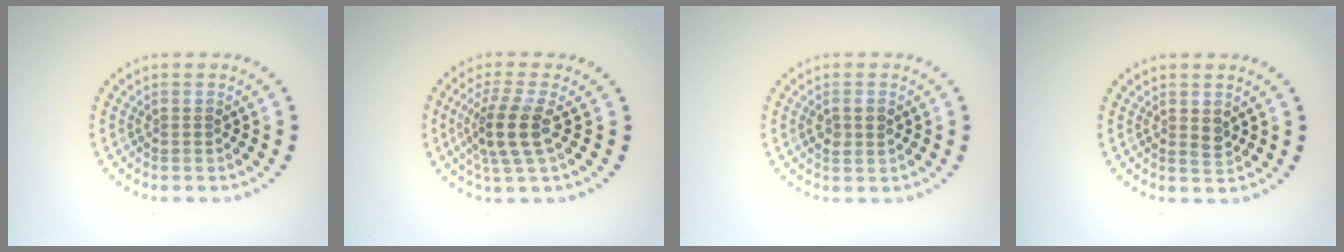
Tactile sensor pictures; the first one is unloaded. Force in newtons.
{"total": 3.9, "press": 3.0, "slide": 2.4}
{"total": 1.5, "press": 1.5, "slide": 0.2}
{"total": 1.0, "press": 1.0, "slide": 0.3}